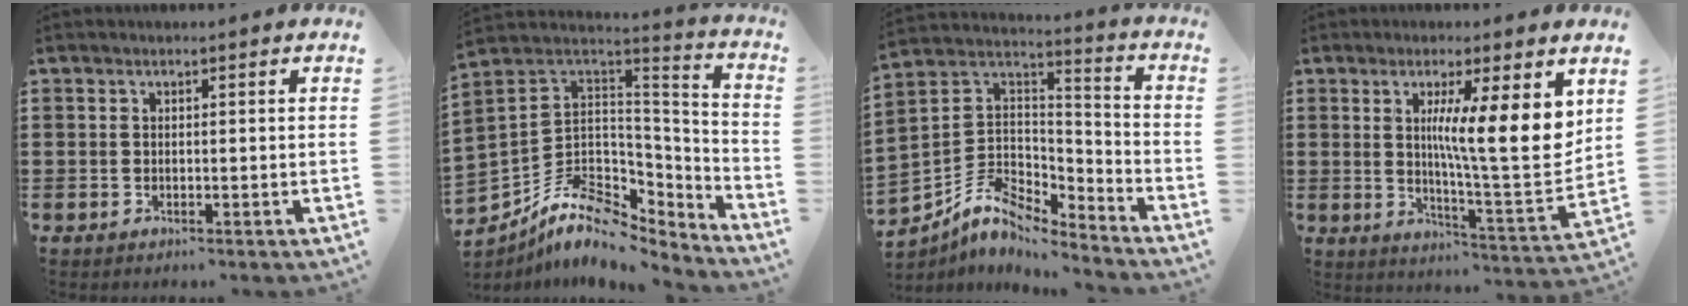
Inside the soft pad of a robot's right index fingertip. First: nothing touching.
{"total": 10.1, "force": [-6.2, 6.2, 4.9], "torque": [-0.114, 0.005, -0.114]}
{"total": 7.4, "force": [-5.8, 3.9, 2.5], "torque": [-0.071, 0.003, -0.116]}
{"total": 11.6, "force": [3.9, 1.6, 10.8], "torque": [-0.168, -0.023, 0.055]}